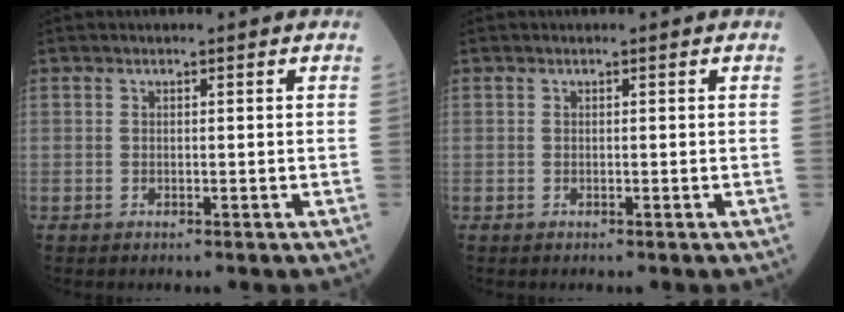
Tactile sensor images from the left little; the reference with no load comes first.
{"total": 0.0}